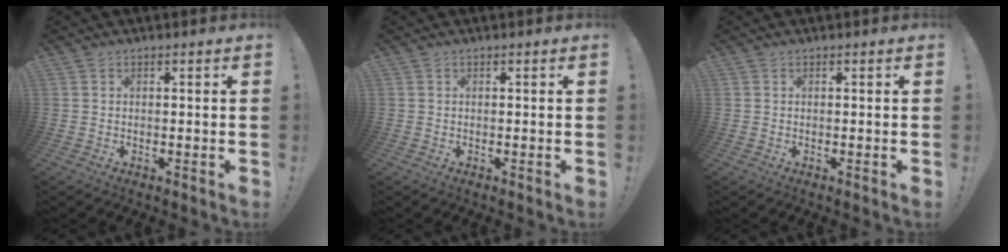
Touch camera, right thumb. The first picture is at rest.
{"total": 0.0}
{"total": 0.0}